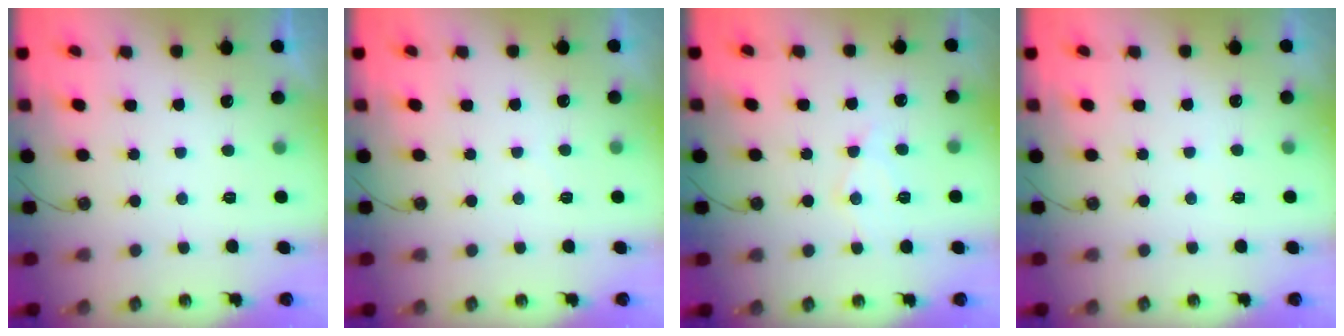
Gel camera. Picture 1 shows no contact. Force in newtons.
{"total": 3.2, "press": 3.2, "slide": 0.3}
{"total": 9.1, "press": 9.0, "slide": 0.8}
{"total": 2.4, "press": 2.4, "slide": 0.4}